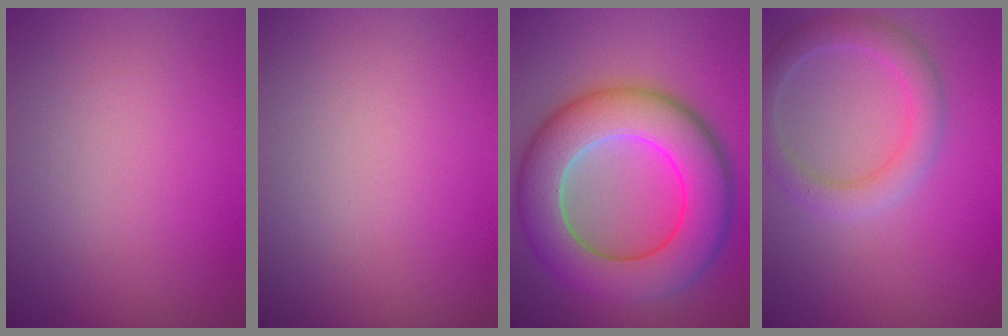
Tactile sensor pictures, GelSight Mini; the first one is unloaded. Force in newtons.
{"total": 0.0}
{"total": 10.7, "press": 10.7, "slide": 0.4}
{"total": 3.2, "press": 3.2, "slide": 0.2}